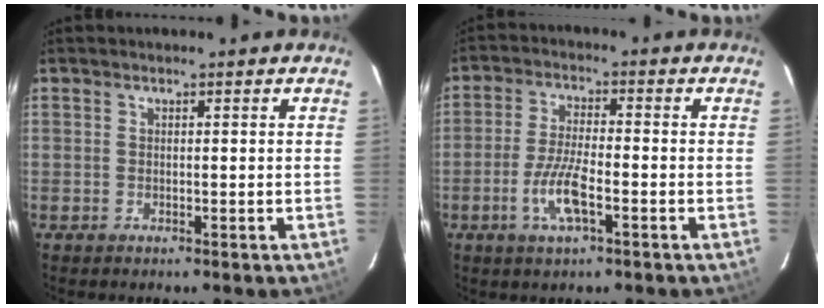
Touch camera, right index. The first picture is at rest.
{"total": 7.4, "force": [-3.0, 1.8, 6.5], "torque": [-0.139, -0.004, -0.061]}